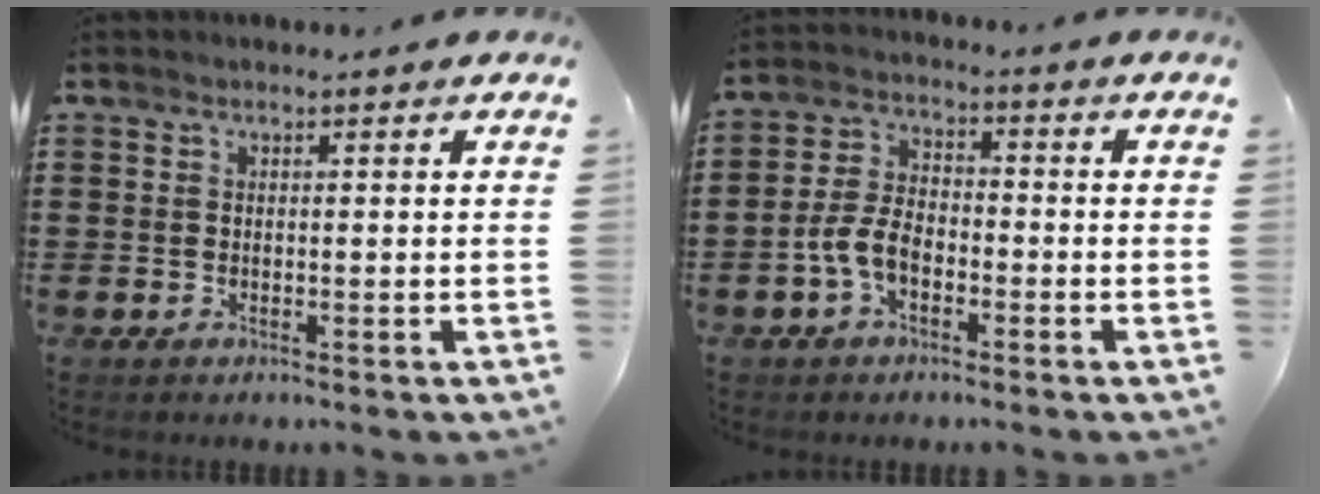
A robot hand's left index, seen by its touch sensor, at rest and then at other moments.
{"total": 5.5, "force": [-2.5, 2.9, 3.9], "torque": [-0.103, 0.000, -0.055]}